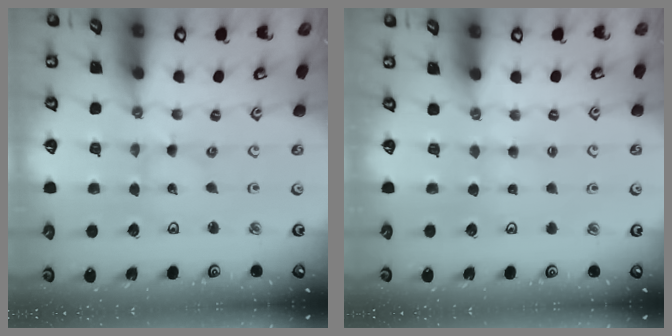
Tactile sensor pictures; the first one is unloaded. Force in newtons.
{"total": 2.9, "press": 2.8, "slide": 0.5}